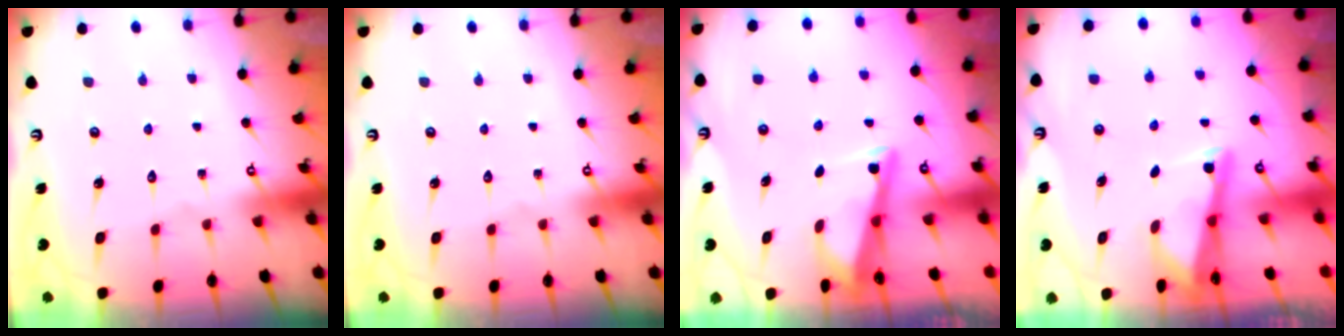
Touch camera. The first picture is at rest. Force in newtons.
{"total": 0.0}
{"total": 3.5, "press": 3.5, "slide": 0.3}
{"total": 2.5, "press": 2.5, "slide": 0.1}